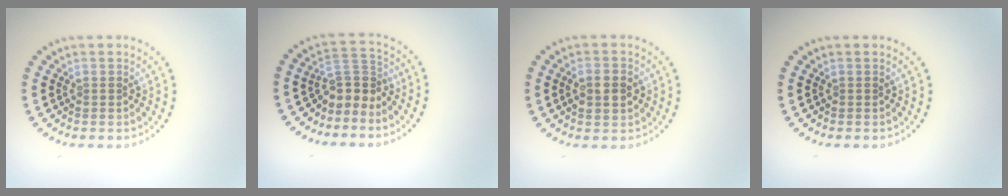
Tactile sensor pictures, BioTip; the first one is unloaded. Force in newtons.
{"total": 2.9, "press": 1.9, "slide": 2.2}
{"total": 3.2, "press": 3.2, "slide": 0.5}
{"total": 0.0}